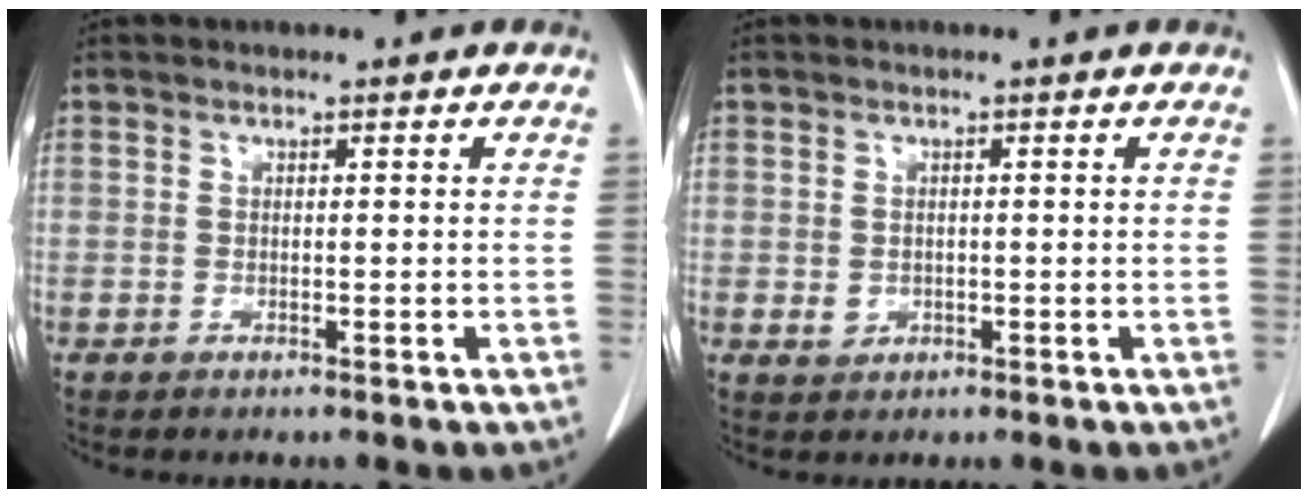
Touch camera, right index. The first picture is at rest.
{"total": 1.8, "force": [-0.1, 1.7, 0.7], "torque": [-0.016, -0.001, 0.006]}